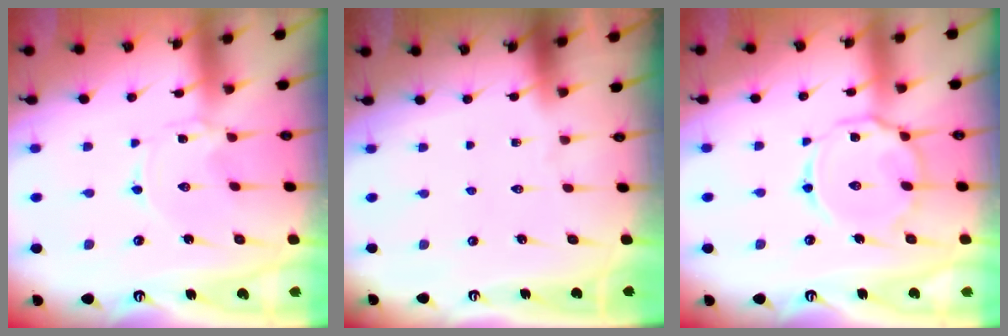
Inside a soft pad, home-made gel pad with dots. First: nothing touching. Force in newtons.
{"total": 0.0}
{"total": 11.8, "press": 11.7, "slide": 1.1}